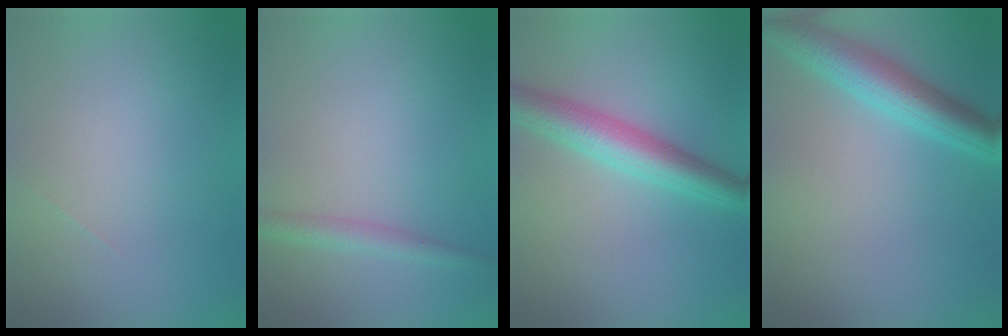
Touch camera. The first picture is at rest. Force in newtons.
{"total": 2.0, "press": 2.0, "slide": 0.1}
{"total": 5.0, "press": 5.0, "slide": 0.1}
{"total": 5.4, "press": 5.4, "slide": 0.2}